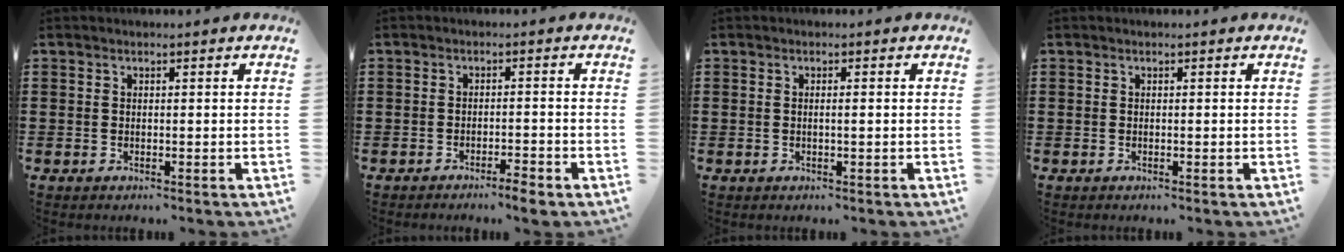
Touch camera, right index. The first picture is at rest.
{"total": 2.5, "force": [-2.2, 0.1, 1.2], "torque": [-0.022, 0.000, -0.041]}
{"total": 0.7, "force": [-0.1, 0.0, 0.7], "torque": [-0.013, -0.004, -0.002]}
{"total": 0.0}